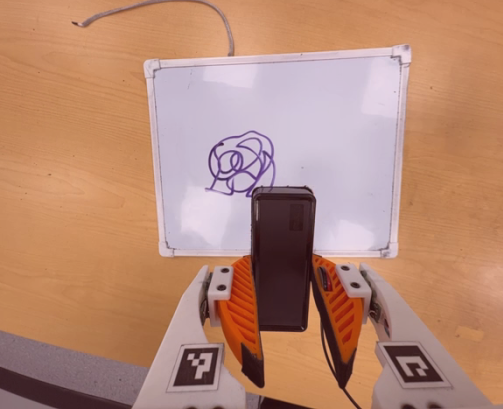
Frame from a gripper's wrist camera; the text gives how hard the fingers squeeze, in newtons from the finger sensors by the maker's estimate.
{"total": 4.3, "left": 2.7, "right": 5.8}